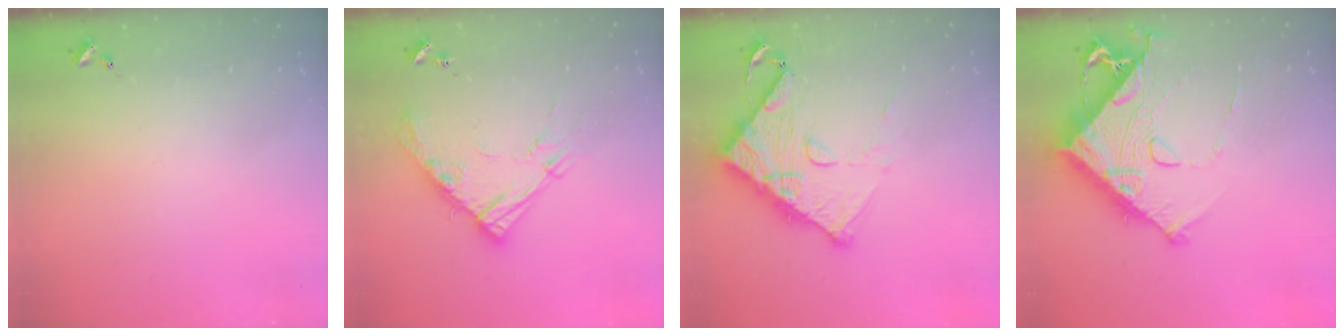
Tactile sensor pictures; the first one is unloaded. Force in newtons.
{"total": 15.1, "press": 15.1, "slide": 1.5}
{"total": 14.0, "press": 13.9, "slide": 1.3}
{"total": 14.7, "press": 14.6, "slide": 1.5}